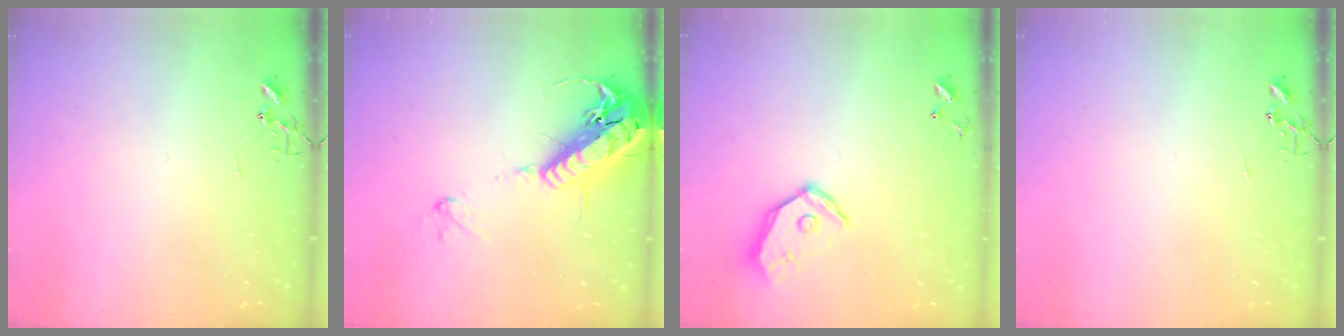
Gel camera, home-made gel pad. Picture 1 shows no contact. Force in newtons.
{"total": 19.9, "press": 19.5, "slide": 3.8}
{"total": 12.3, "press": 12.1, "slide": 1.9}
{"total": 0.0}